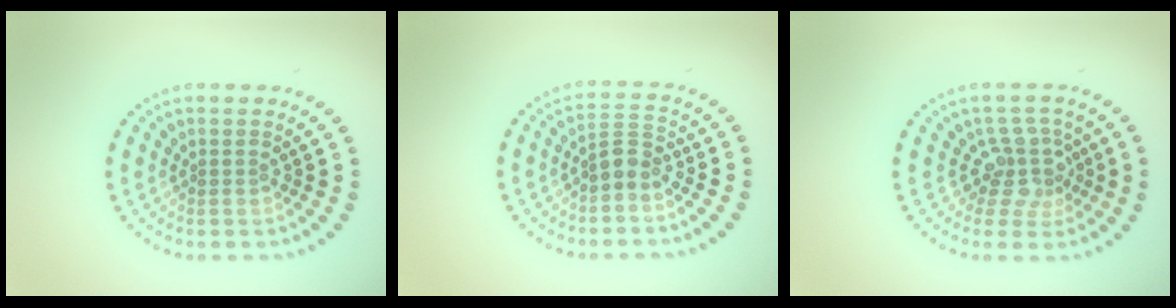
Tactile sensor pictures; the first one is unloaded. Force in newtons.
{"total": 2.2, "press": 1.8, "slide": 1.3}
{"total": 3.2, "press": 2.4, "slide": 2.2}